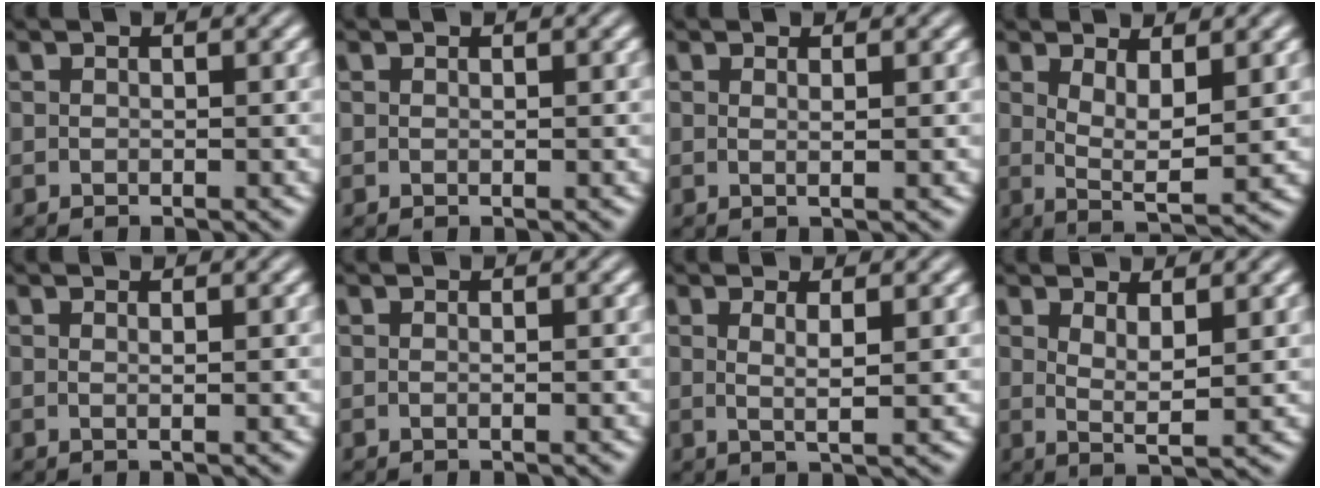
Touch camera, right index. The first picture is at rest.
{"total": 0.0}
{"total": 1.2, "force": [0.2, -1.0, 0.7], "torque": [-0.012, -0.010, 0.008]}
{"total": 4.2, "force": [0.9, 0.9, 4.0], "torque": [-0.064, -0.019, 0.021]}
{"total": 0.9, "force": [0.1, -0.8, 0.5], "torque": [-0.010, -0.008, 0.005]}
{"total": 0.5, "force": [-0.3, -0.3, 0.3], "torque": [-0.011, -0.005, -0.004]}
{"total": 2.2, "force": [0.5, -1.0, 1.9], "torque": [-0.031, -0.012, 0.017]}
{"total": 2.9, "force": [1.0, -0.3, 2.7], "torque": [-0.043, -0.015, 0.024]}